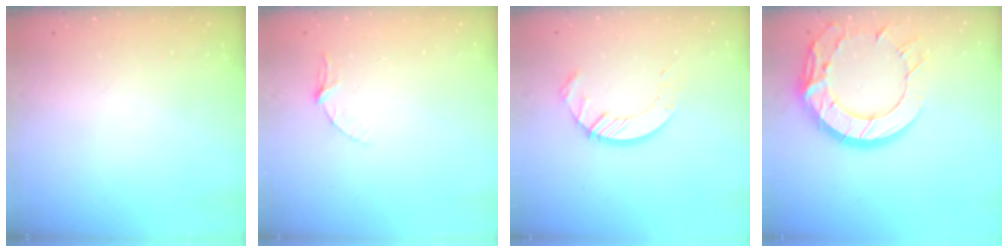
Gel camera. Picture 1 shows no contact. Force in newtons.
{"total": 4.0, "press": 3.9, "slide": 0.4}
{"total": 8.8, "press": 8.8, "slide": 0.9}
{"total": 17.6, "press": 17.5, "slide": 1.2}